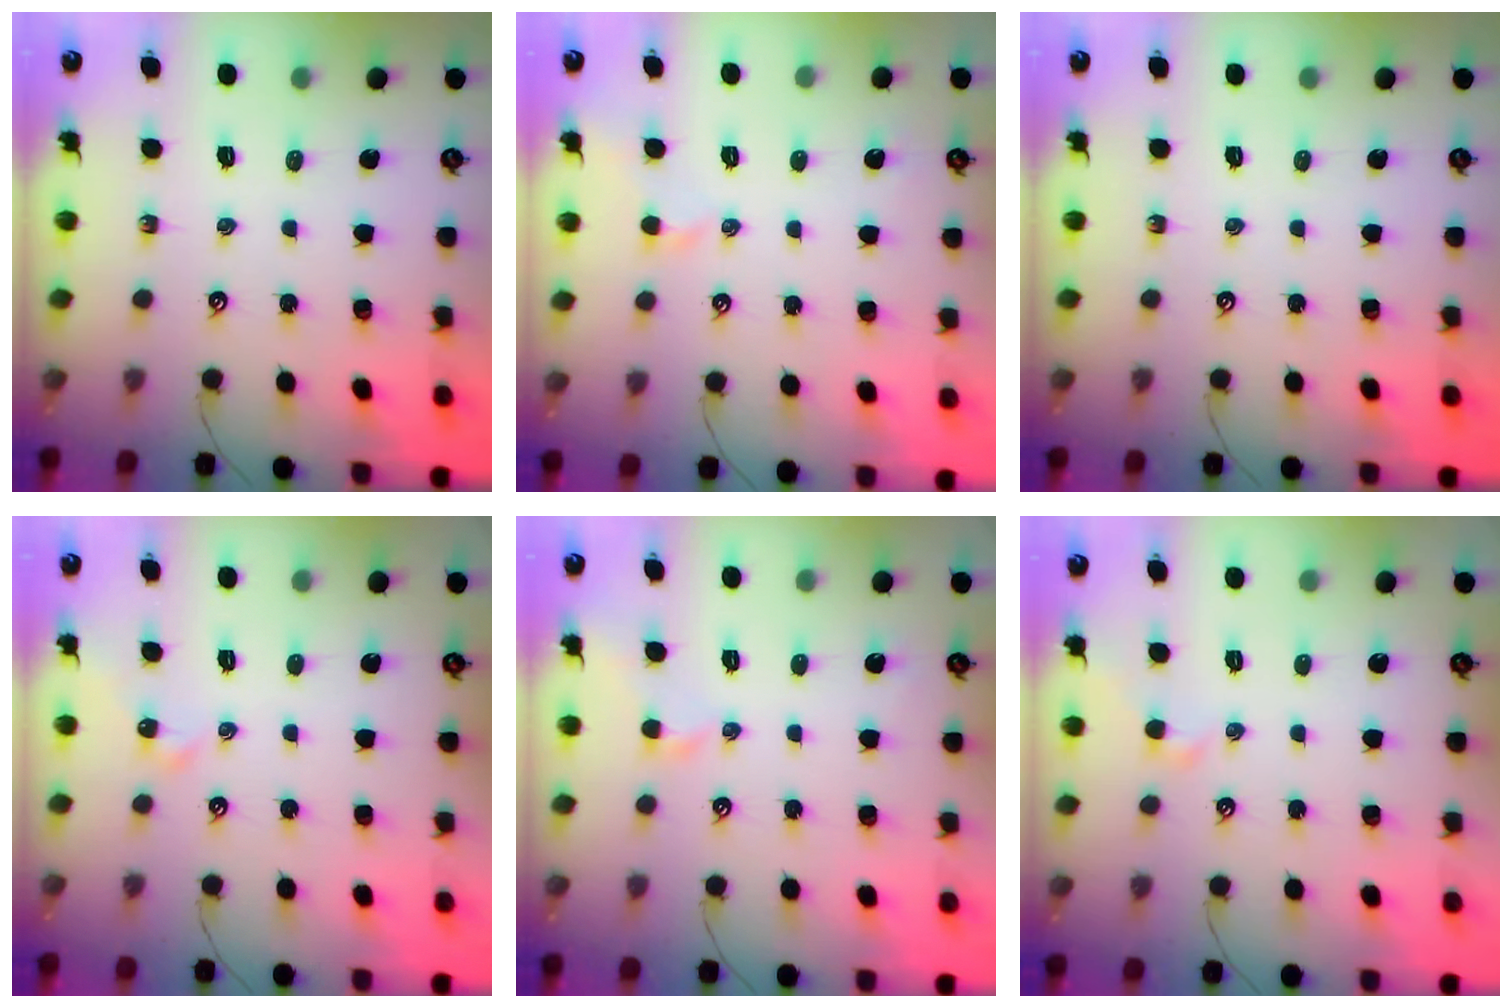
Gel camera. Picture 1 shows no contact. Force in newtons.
{"total": 0.9, "press": 0.7, "slide": 0.6}
{"total": 0.0}
{"total": 0.0}
{"total": 1.4, "press": 1.4, "slide": 0.1}
{"total": 0.6, "press": 0.0, "slide": 0.6}